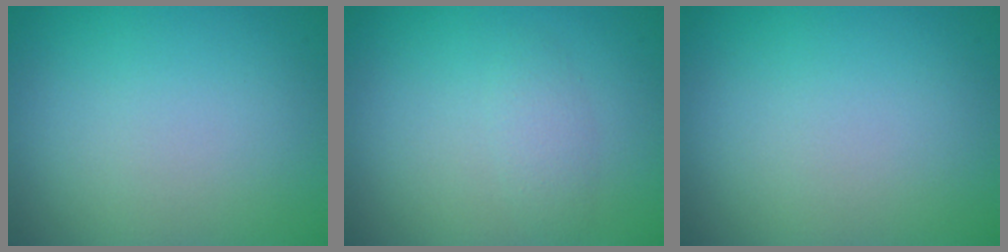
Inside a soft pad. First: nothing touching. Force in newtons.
{"total": 1.5, "press": 1.5, "slide": 0.1}
{"total": 0.0}